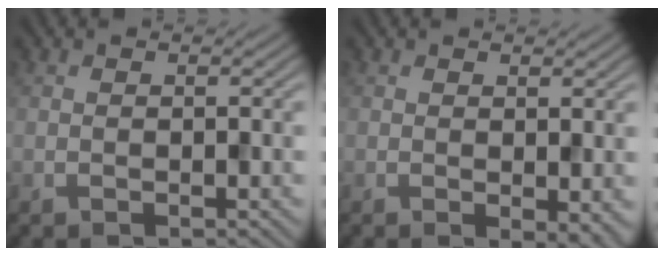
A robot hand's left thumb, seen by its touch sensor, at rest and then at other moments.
{"total": 2.8, "force": [-0.5, 1.3, 2.4], "torque": [-0.032, -0.006, -0.004]}